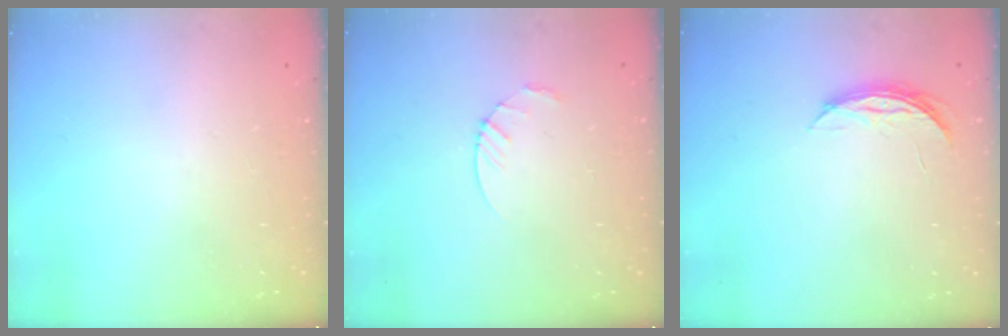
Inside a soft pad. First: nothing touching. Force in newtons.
{"total": 3.7, "press": 3.7, "slide": 0.5}
{"total": 4.2, "press": 4.2, "slide": 0.5}